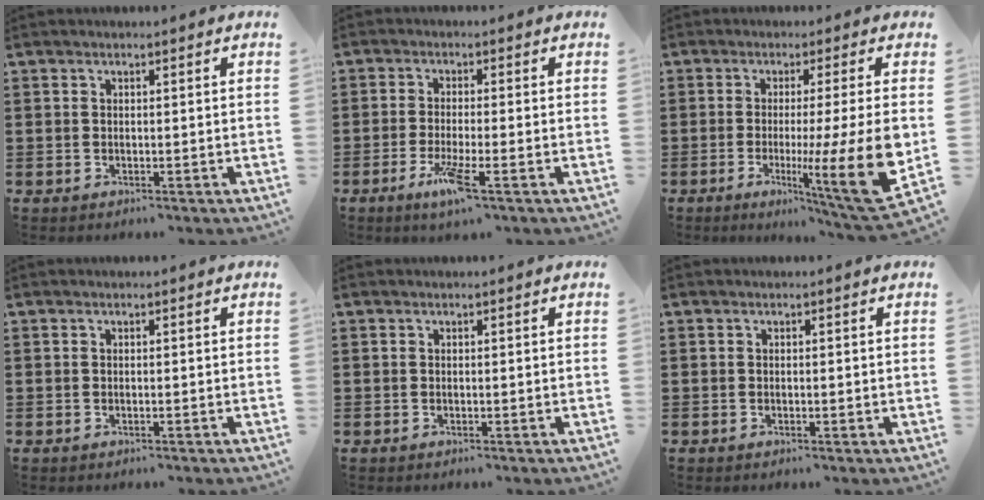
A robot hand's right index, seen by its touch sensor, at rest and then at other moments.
{"total": 5.4, "force": [-2.6, 0.3, 4.7], "torque": [-0.101, -0.020, -0.046]}
{"total": 13.5, "force": [-2.0, 1.2, 13.3], "torque": [-0.209, -0.025, -0.027]}
{"total": 0.0}
{"total": 0.0}
{"total": 0.0}